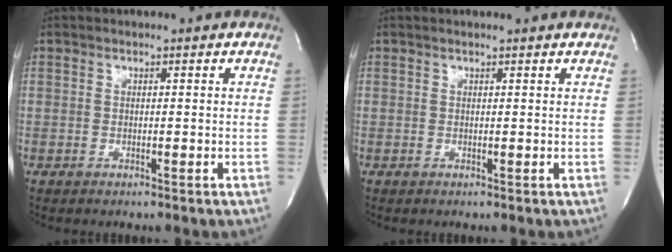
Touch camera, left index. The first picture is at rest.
{"total": 2.9, "force": [2.8, 0.1, 0.7], "torque": [-0.014, 0.011, 0.026]}